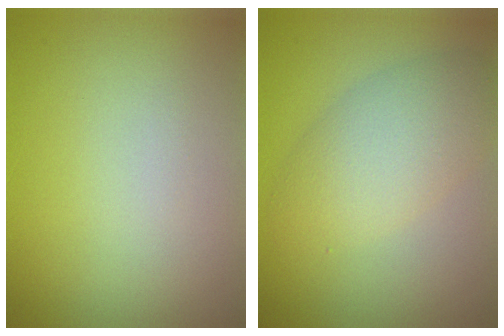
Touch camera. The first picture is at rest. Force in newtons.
{"total": 4.7, "press": 4.7, "slide": 0.1}